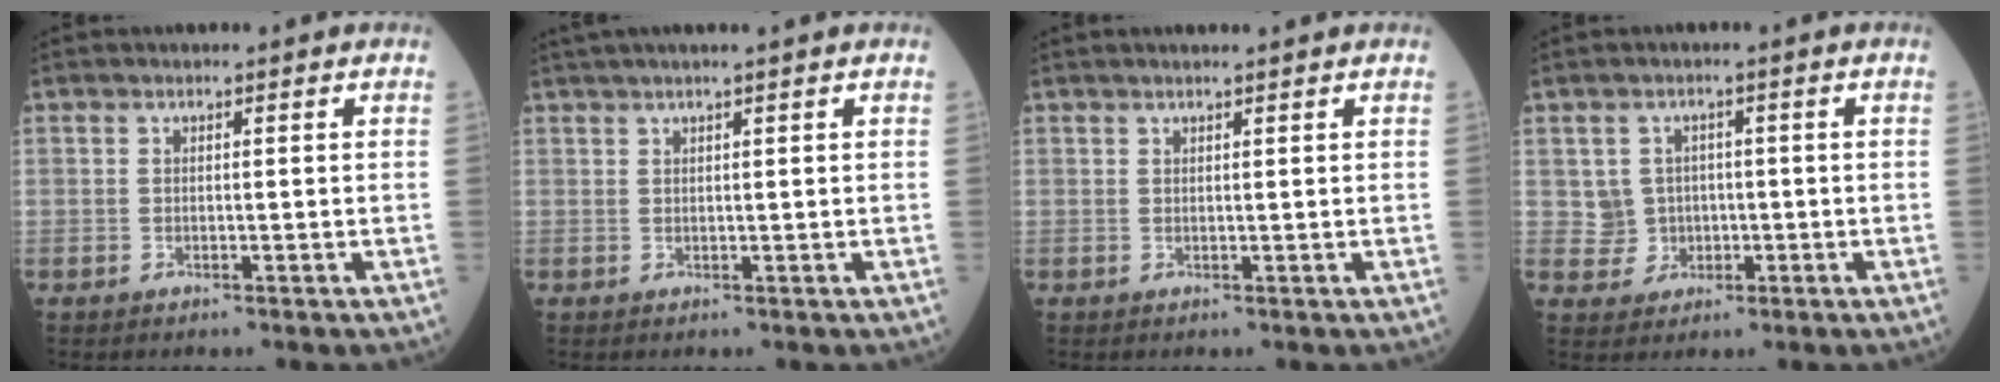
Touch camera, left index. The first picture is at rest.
{"total": 3.6, "force": [2.8, -0.9, 2.1], "torque": [-0.032, 0.021, 0.053]}
{"total": 2.7, "force": [2.4, -0.2, 1.3], "torque": [-0.012, 0.018, 0.037]}
{"total": 3.7, "force": [-0.1, 3.7, 0.4], "torque": [-0.002, 0.011, 0.003]}